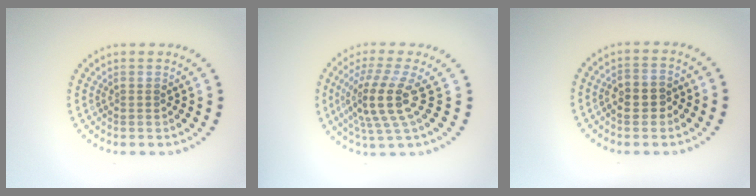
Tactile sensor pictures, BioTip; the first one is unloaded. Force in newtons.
{"total": 4.6, "press": 3.4, "slide": 3.1}
{"total": 2.6, "press": 2.6, "slide": 0.6}